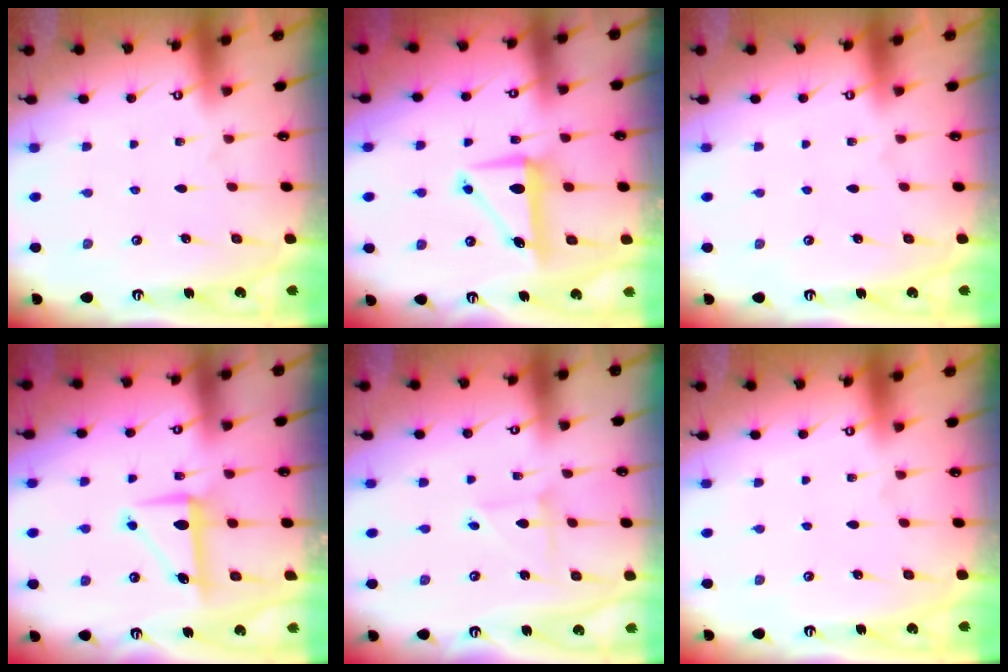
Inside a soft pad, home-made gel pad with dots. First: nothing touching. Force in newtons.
{"total": 8.3, "press": 8.1, "slide": 1.4}
{"total": 0.0}
{"total": 8.4, "press": 8.4, "slide": 0.3}
{"total": 2.9, "press": 2.9, "slide": 0.3}
{"total": 0.0}